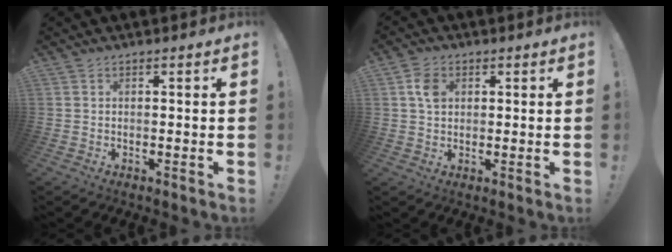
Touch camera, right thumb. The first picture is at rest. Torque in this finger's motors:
{"motor_torque": [0.01, 0.01, 0.06, 0.08, 0.00]}